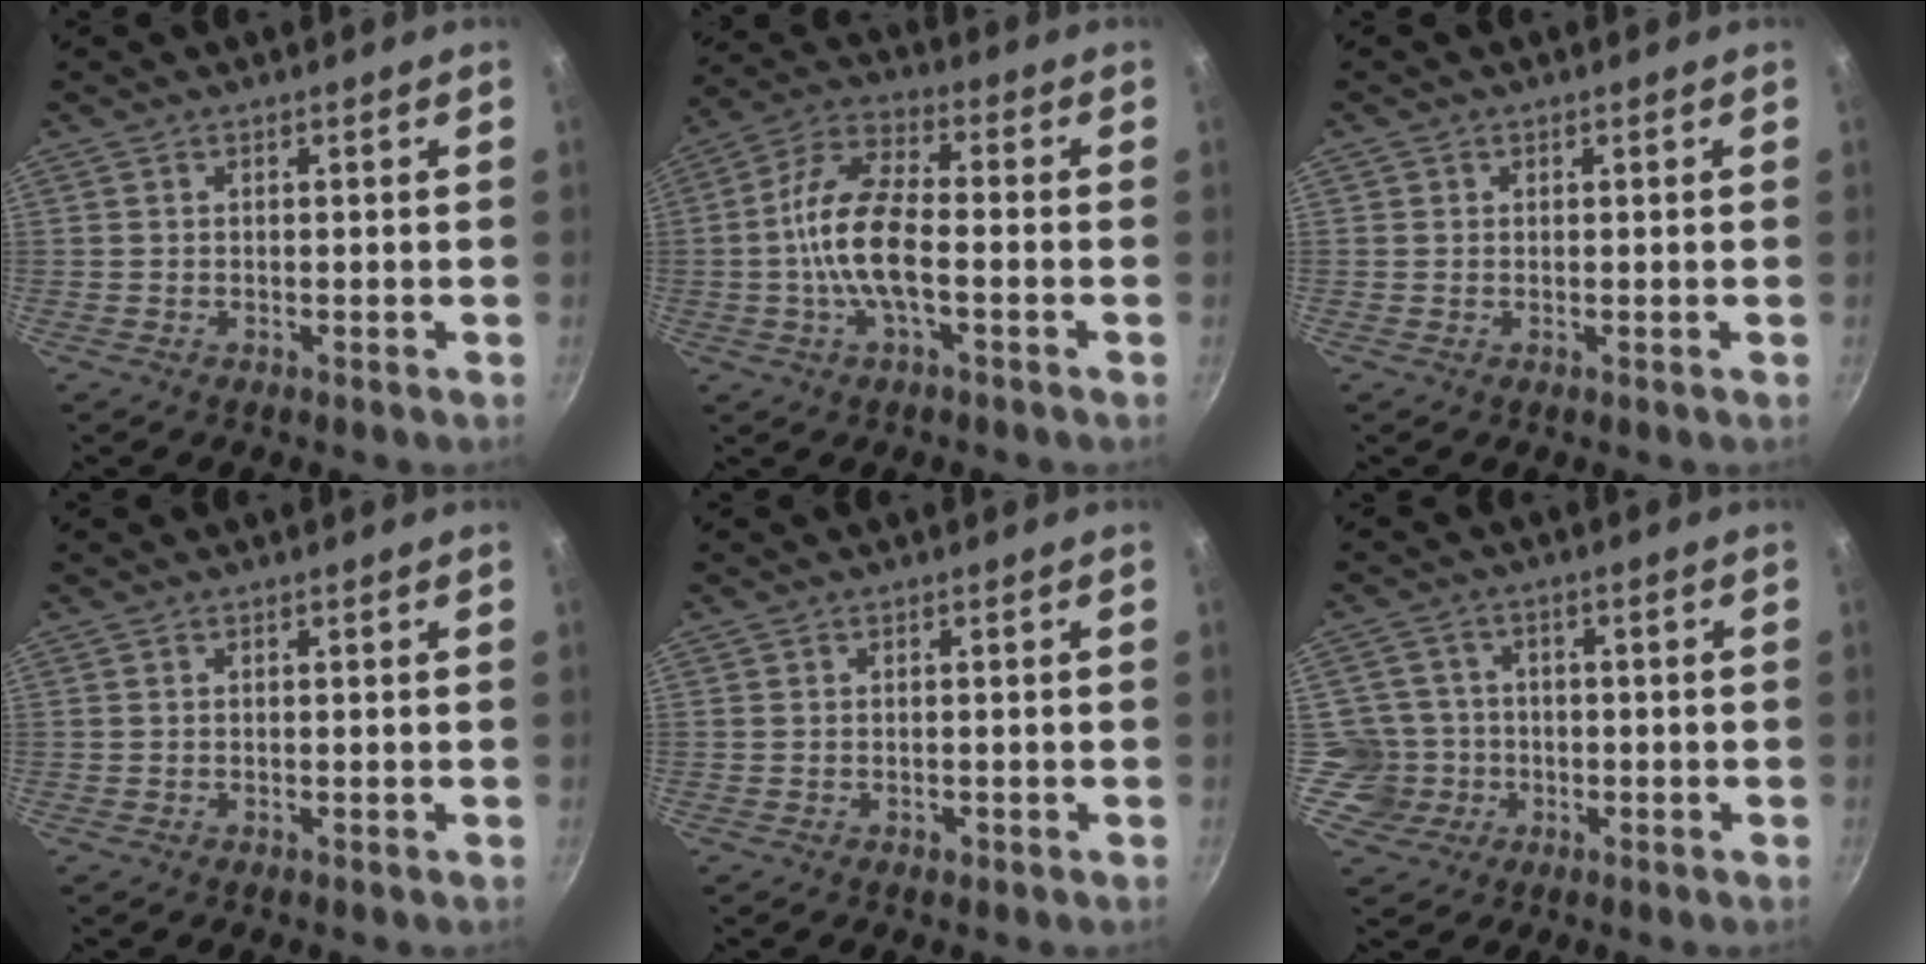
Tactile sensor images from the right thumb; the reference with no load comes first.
{"total": 12.2, "force": [-2.1, 4.9, 10.9], "torque": [-0.206, 0.032, -0.056]}
{"total": 0.5, "force": [0.2, 0.5, 0.0], "torque": [0.004, -0.001, 0.000]}
{"total": 0.0}
{"total": 0.8, "force": [-0.4, 0.6, 0.4], "torque": [-0.003, 0.001, -0.005]}
{"total": 6.2, "force": [-1.1, 6.1, 0.5], "torque": [0.026, 0.019, -0.023]}